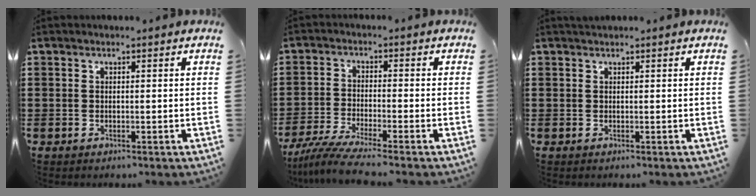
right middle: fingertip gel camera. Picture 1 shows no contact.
{"total": 4.9, "force": [-4.2, -0.3, 2.5], "torque": [-0.071, -0.026, -0.085]}
{"total": 0.8, "force": [0.8, 0.0, 0.3], "torque": [-0.008, 0.000, 0.015]}